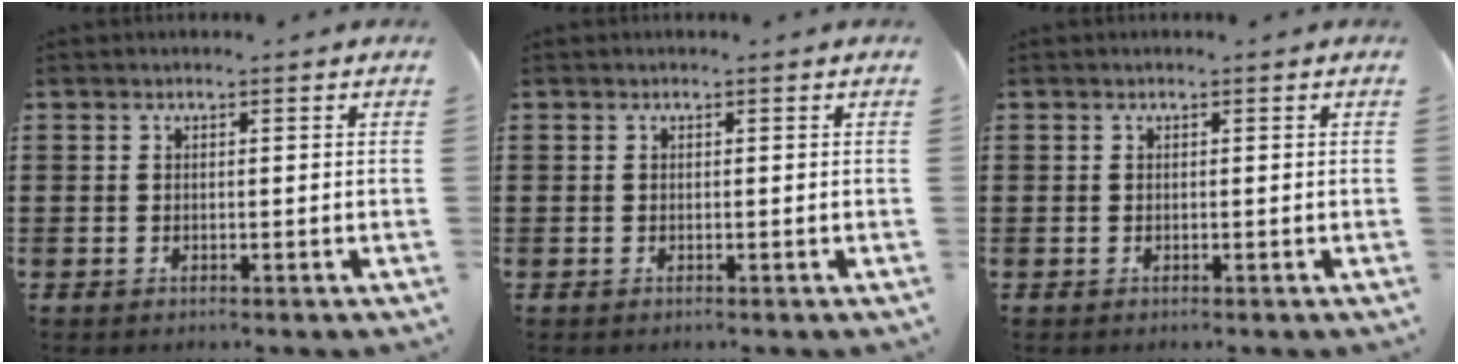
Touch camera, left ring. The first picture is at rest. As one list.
[{"total": 0.0}, {"total": 0.0}]